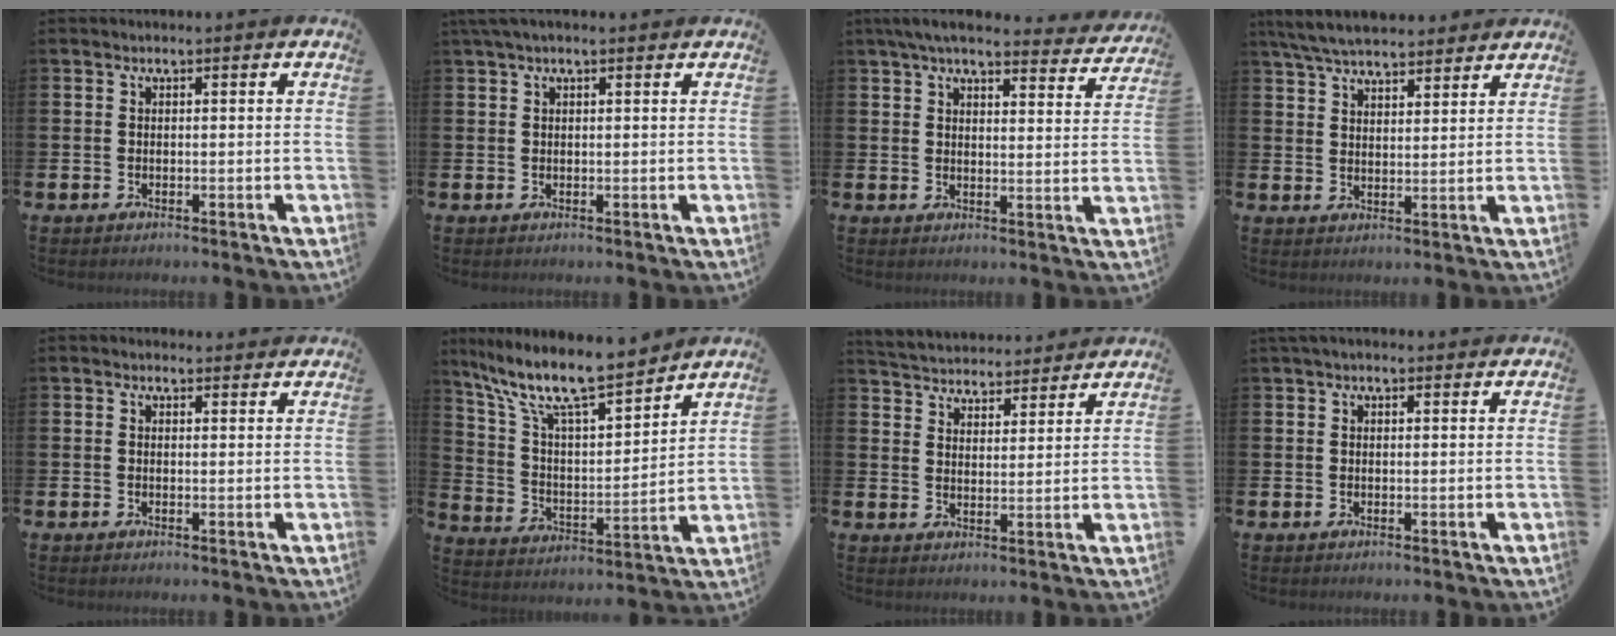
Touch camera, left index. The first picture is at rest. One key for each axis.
{"total": 1.3, "fx": 0.9, "fy": 0.2, "fz": 1.0, "tx": -0.019, "ty": 0.004, "tz": 0.015}
{"total": 5.9, "fx": 5.3, "fy": 1.1, "fz": 2.2, "tx": -0.044, "ty": -0.031, "tz": 0.091}
{"total": 5.9, "fx": 5.6, "fy": 1.1, "fz": 1.4, "tx": -0.052, "ty": -0.019, "tz": 0.105}
{"total": 0.7, "fx": 0.6, "fy": 0.3, "fz": -0.1, "tx": 0.009, "ty": 0.001, "tz": 0.009}
{"total": 11.2, "fx": 9.9, "fy": 1.9, "fz": 4.9, "tx": -0.129, "ty": -0.068, "tz": 0.167}
{"total": 4.5, "fx": 4.4, "fy": 0.9, "fz": -0.4, "tx": -0.020, "ty": -0.031, "tz": 0.078}
{"total": 1.0, "fx": 0.7, "fy": 0.4, "fz": 0.4, "tx": -0.002, "ty": 0.003, "tz": 0.011}